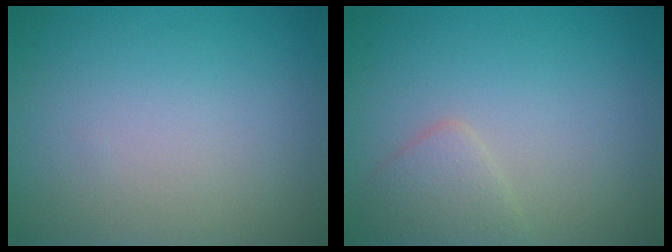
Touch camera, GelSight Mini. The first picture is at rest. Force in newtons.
{"total": 2.0, "press": 2.0, "slide": 0.0}